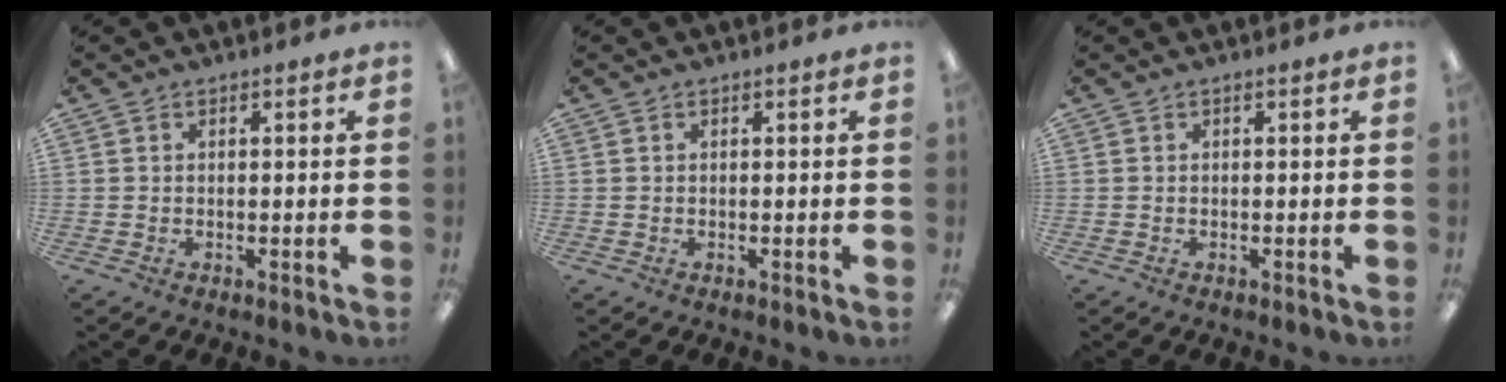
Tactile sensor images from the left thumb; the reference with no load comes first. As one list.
[{"total": 0.0}, {"total": 0.0}]